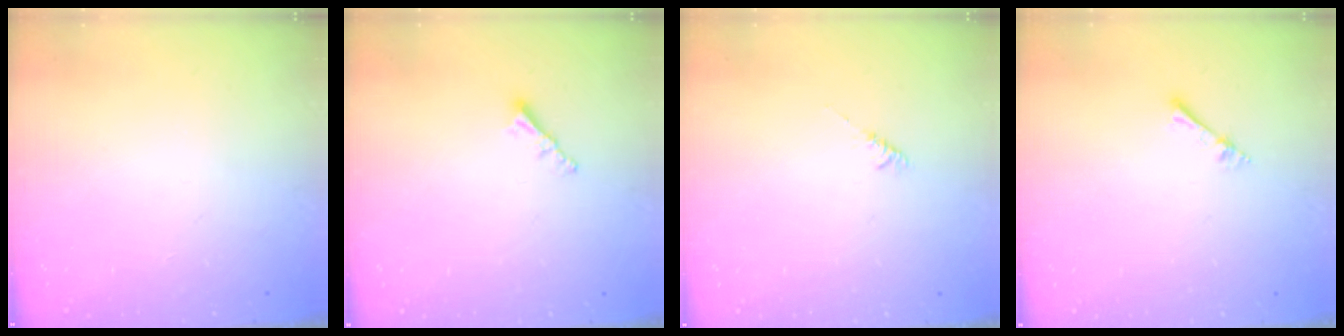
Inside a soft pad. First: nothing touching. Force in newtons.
{"total": 2.5, "press": 2.5, "slide": 0.3}
{"total": 2.0, "press": 1.9, "slide": 0.4}
{"total": 3.7, "press": 3.7, "slide": 0.5}